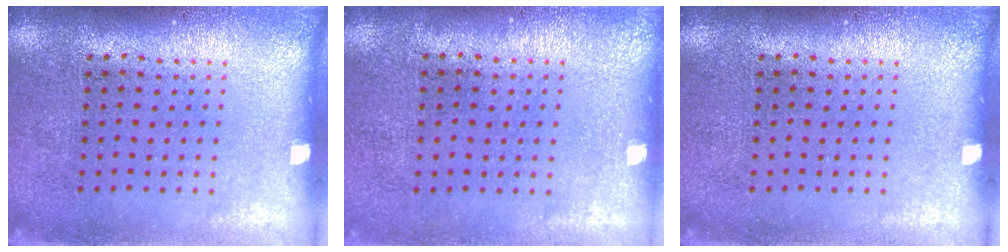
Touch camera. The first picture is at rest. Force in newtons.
{"total": 0.0}
{"total": 0.0}